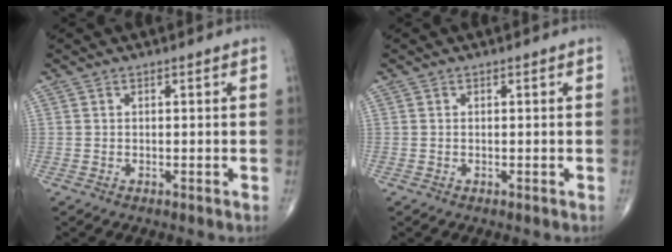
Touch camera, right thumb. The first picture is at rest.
{"total": 0.0}